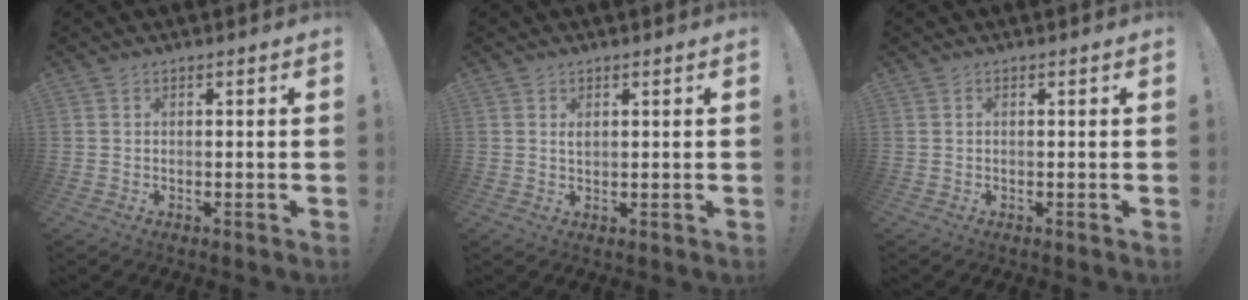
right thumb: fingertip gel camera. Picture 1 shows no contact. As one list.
[{"total": 1.1, "force": [0.9, 0.2, 0.7], "torque": [-0.006, -0.003, 0.014]}, {"total": 0.0}]